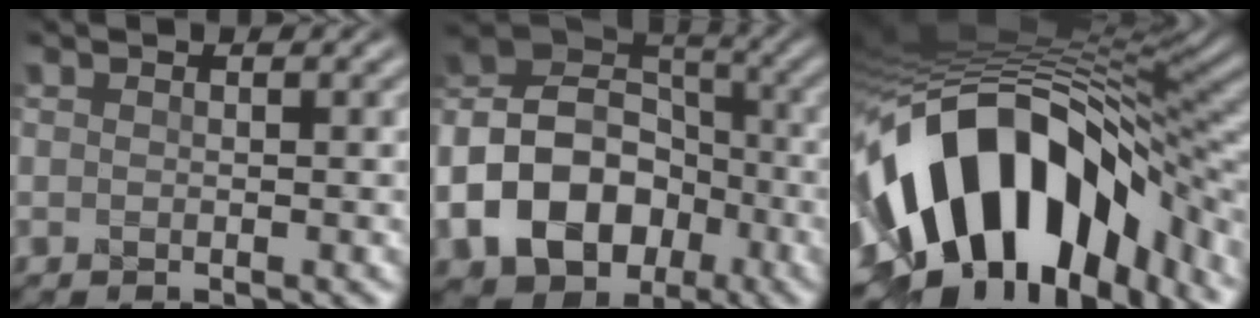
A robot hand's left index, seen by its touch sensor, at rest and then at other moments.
{"total": 12.8, "force": [-4.5, 9.8, 6.8], "torque": [-0.142, -0.001, -0.093]}
{"total": 15.4, "force": [-4.3, 8.8, 11.8], "torque": [-0.191, 0.014, -0.069]}